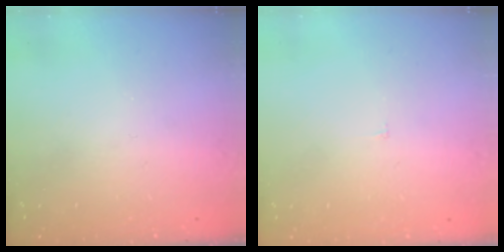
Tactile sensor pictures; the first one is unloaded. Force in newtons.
{"total": 1.8, "press": 1.8, "slide": 0.1}